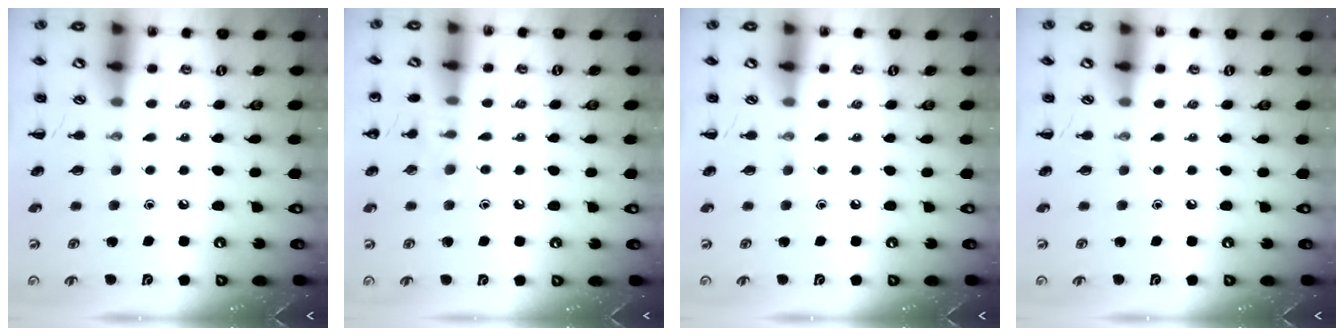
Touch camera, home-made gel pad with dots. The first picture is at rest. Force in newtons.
{"total": 7.7, "press": 7.6, "slide": 1.4}
{"total": 0.0}
{"total": 0.0}